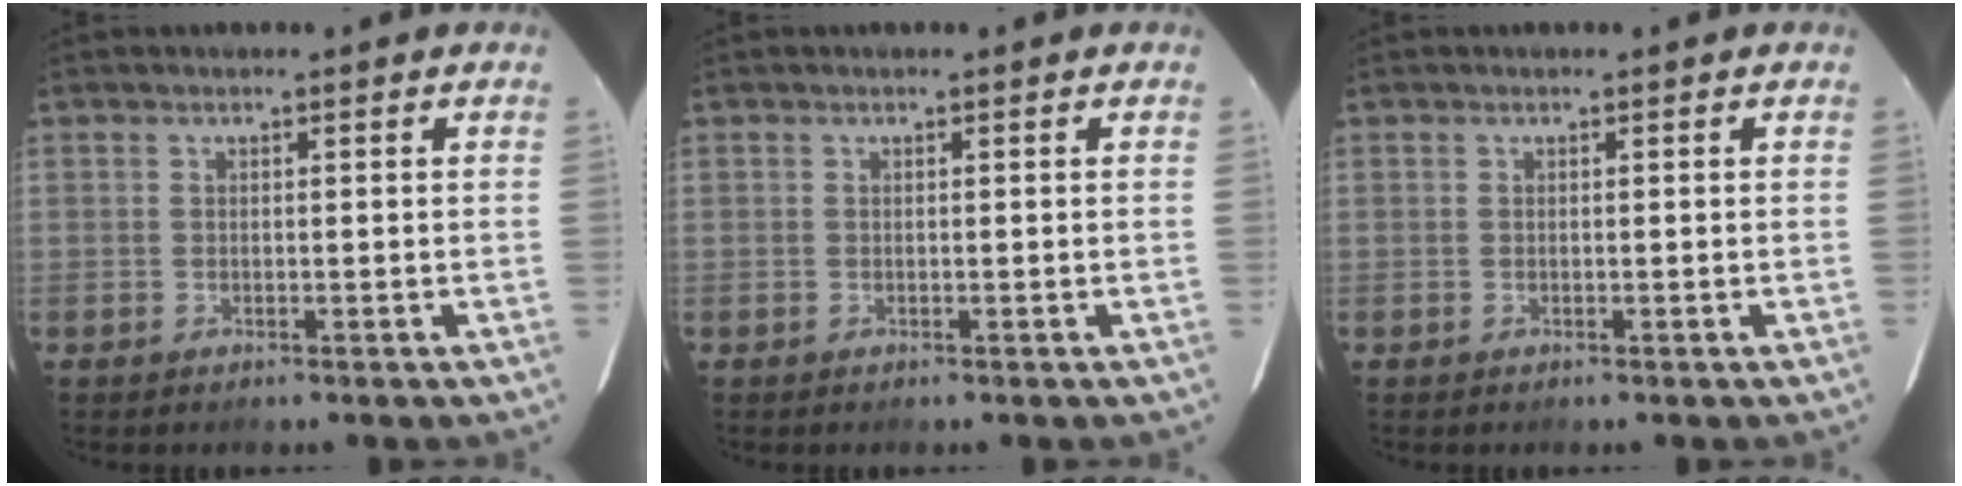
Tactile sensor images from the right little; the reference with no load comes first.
{"total": 0.0}
{"total": 0.0}